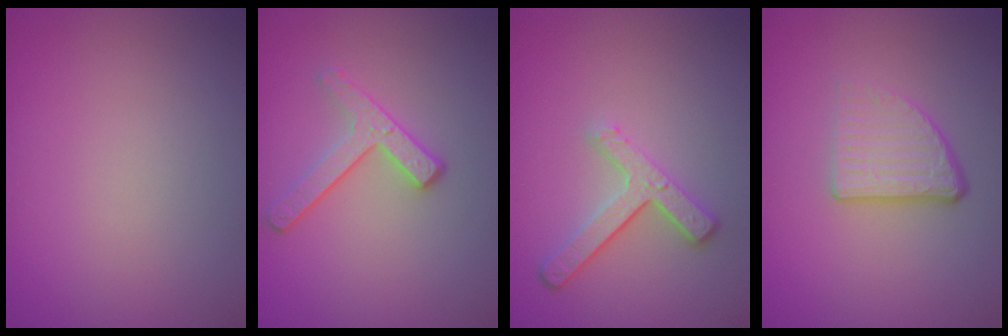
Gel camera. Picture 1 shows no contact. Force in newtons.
{"total": 2.8, "press": 2.4, "slide": 1.4}
{"total": 3.4, "press": 2.7, "slide": 2.1}
{"total": 3.8, "press": 2.4, "slide": 2.9}